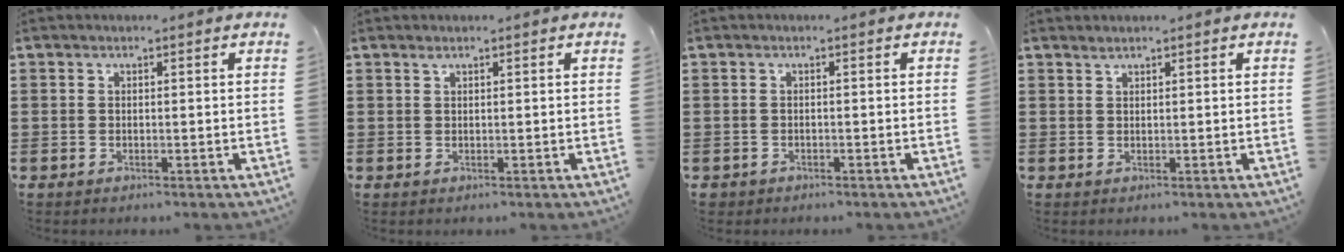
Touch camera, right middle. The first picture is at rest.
{"total": 0.7, "force": [0.6, 0.0, 0.4], "torque": [-0.009, -0.002, 0.012]}
{"total": 0.8, "force": [-0.7, 0.4, -0.1], "torque": [0.002, 0.002, -0.017]}
{"total": 1.0, "force": [1.0, -0.1, 0.1], "torque": [-0.004, -0.003, 0.019]}